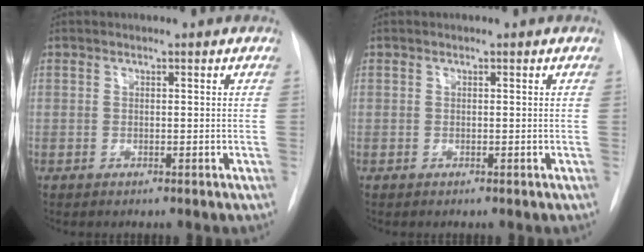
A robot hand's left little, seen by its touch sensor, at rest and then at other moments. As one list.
[{"total": 0.0}]